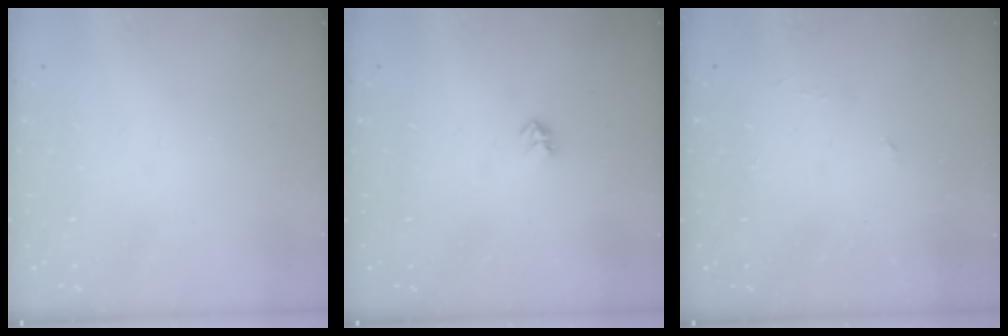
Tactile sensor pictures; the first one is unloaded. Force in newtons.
{"total": 2.6, "press": 2.6, "slide": 0.4}
{"total": 3.1, "press": 3.1, "slide": 0.5}